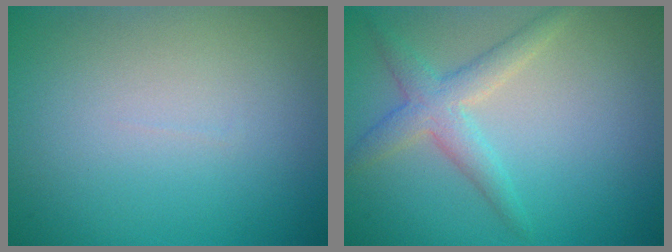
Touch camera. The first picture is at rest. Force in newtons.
{"total": 3.1, "press": 3.1, "slide": 0.0}